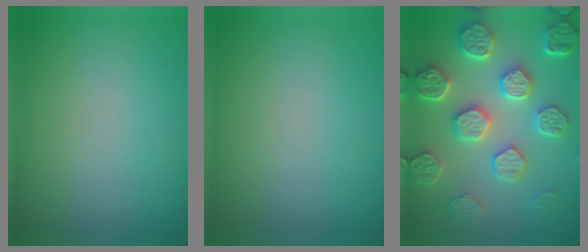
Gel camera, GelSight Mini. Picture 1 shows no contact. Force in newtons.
{"total": 0.0}
{"total": 7.5, "press": 6.2, "slide": 4.2}